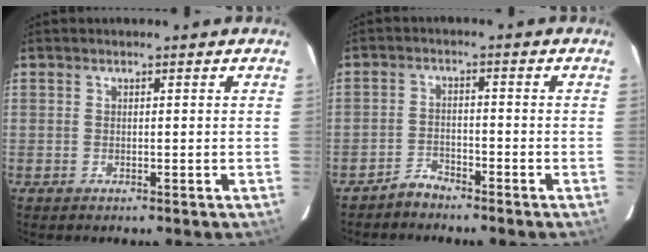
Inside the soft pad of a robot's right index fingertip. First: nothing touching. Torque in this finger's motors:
{"motor_torque": [0.05, -0.11, -0.22, -0.07]}